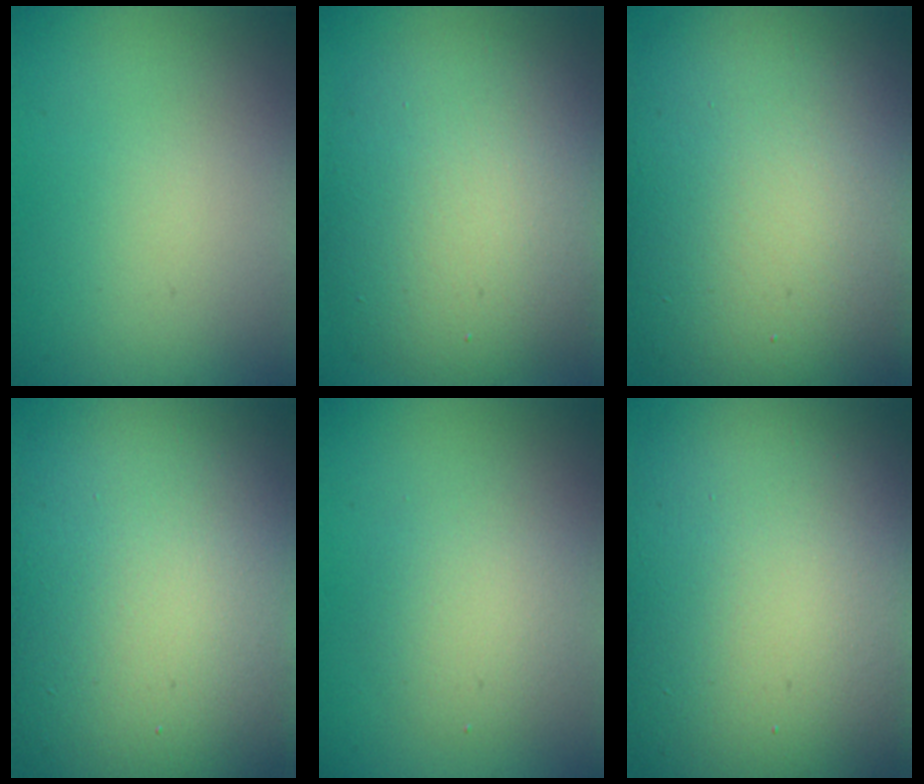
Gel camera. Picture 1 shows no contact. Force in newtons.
{"total": 10.0, "press": 10.0, "slide": 0.3}
{"total": 17.2, "press": 17.2, "slide": 1.3}
{"total": 17.2, "press": 17.2, "slide": 1.0}
{"total": 2.9, "press": 2.9, "slide": 0.4}
{"total": 18.1, "press": 18.1, "slide": 1.1}